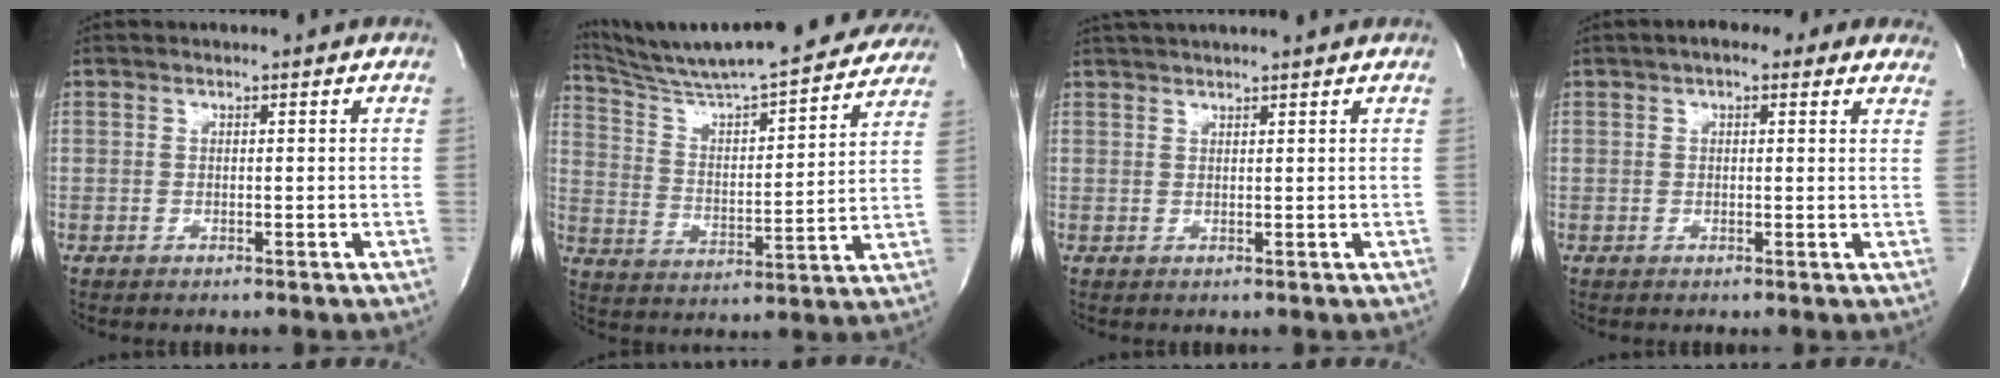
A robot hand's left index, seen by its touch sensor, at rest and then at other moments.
{"total": 26.6, "force": [24.5, 2.8, 10.1], "torque": [-0.166, -0.031, 0.339]}
{"total": 6.4, "force": [5.8, 0.2, 2.6], "torque": [-0.042, 0.030, 0.081]}
{"total": 7.6, "force": [5.3, 2.9, 4.6], "torque": [-0.045, 0.019, 0.056]}